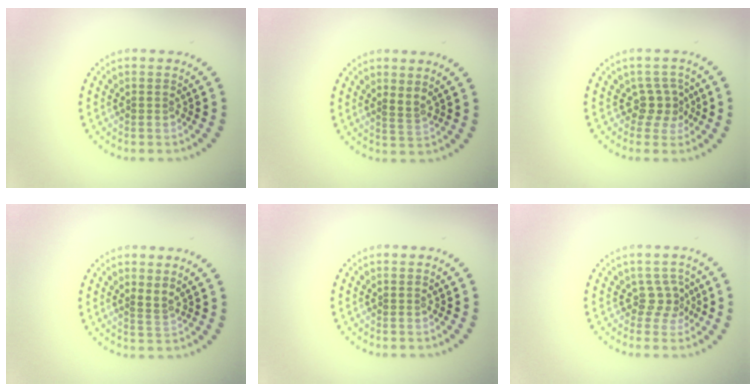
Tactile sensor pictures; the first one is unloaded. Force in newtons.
{"total": 1.0, "press": 0.8, "slide": 0.7}
{"total": 2.1, "press": 1.6, "slide": 1.4}
{"total": 1.0, "press": 0.8, "slide": 0.7}
{"total": 0.0}
{"total": 2.0, "press": 1.4, "slide": 1.4}